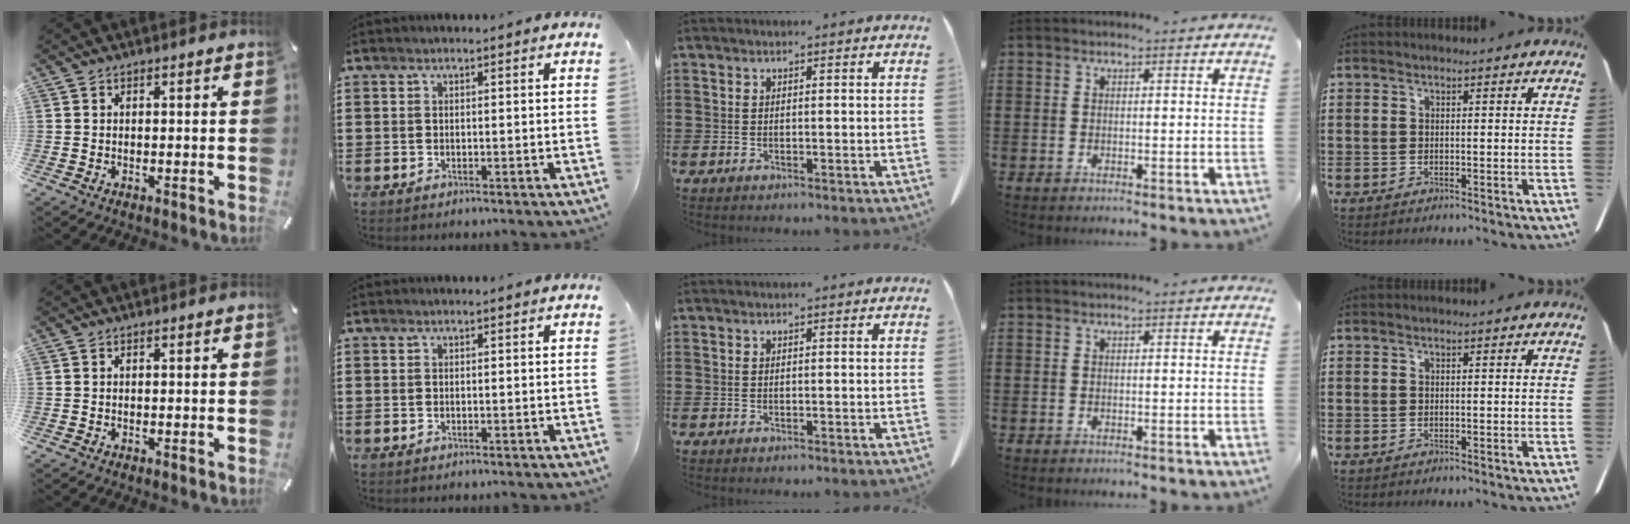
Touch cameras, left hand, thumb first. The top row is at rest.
{}